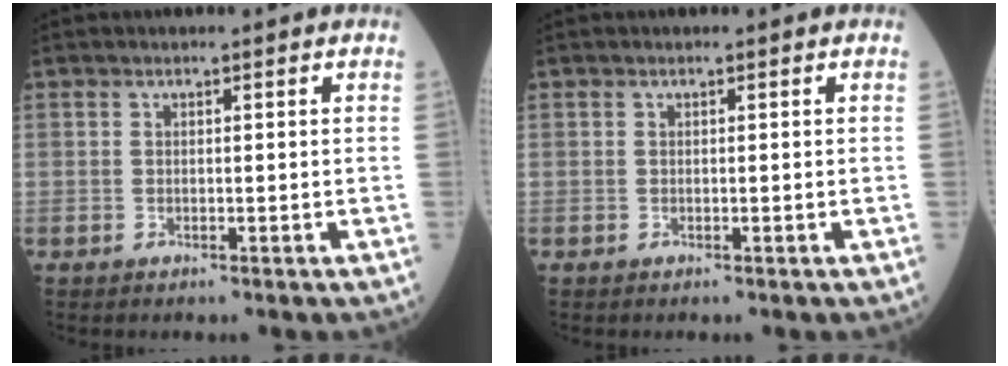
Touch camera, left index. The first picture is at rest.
{"total": 0.0}